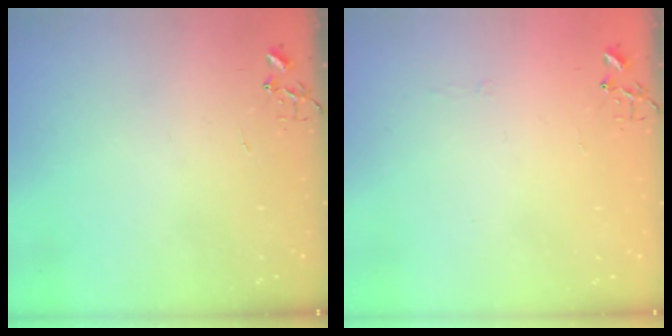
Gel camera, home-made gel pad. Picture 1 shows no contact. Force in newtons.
{"total": 2.6, "press": 2.6, "slide": 0.5}